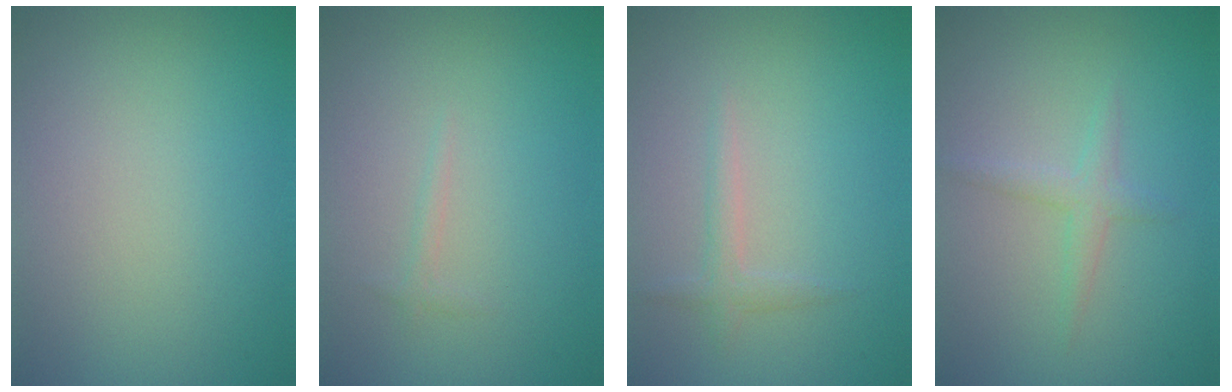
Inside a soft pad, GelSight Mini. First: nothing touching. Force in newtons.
{"total": 0.6, "press": 0.6, "slide": 0.1}
{"total": 1.4, "press": 1.4, "slide": 0.0}
{"total": 1.6, "press": 1.6, "slide": 0.1}